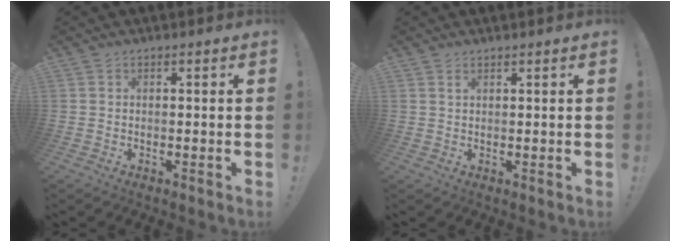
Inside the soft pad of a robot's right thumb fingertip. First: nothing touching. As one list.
[{"total": 1.0, "force": [0.6, 0.3, 0.7], "torque": [-0.014, 0.001, 0.011]}]